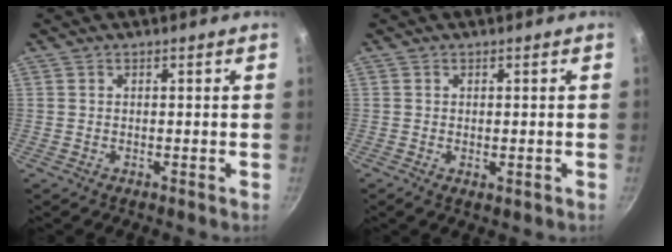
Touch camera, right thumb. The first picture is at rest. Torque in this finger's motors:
{"motor_torque": [-0.10, 0.05, -0.34, 0.02, 0.05]}